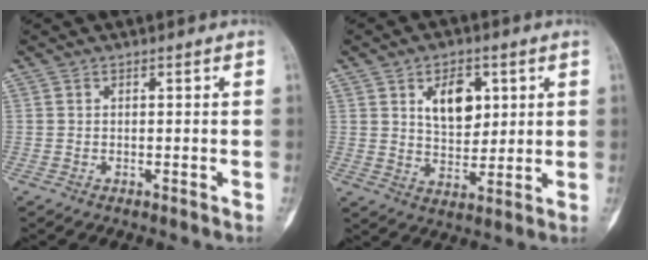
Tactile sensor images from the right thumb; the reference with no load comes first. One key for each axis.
{"total": 9.2, "fx": 3.2, "fy": 5.7, "fz": 6.4, "tx": -0.072, "ty": -0.019, "tz": 0.058}